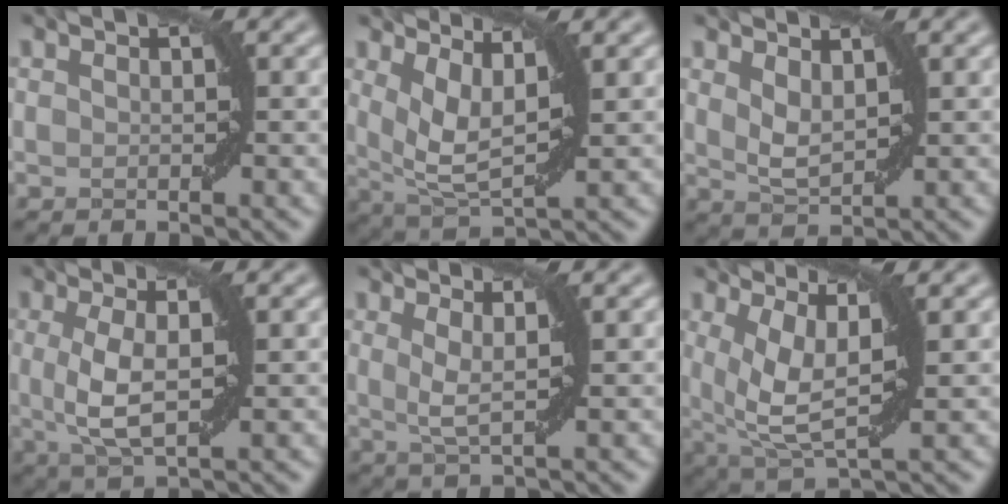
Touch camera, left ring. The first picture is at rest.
{"total": 3.9, "force": [1.8, 1.2, 3.2], "torque": [-0.070, -0.009, 0.039]}
{"total": 2.1, "force": [1.2, 0.8, 1.5], "torque": [-0.035, -0.003, 0.026]}
{"total": 3.8, "force": [0.2, 0.9, 3.7], "torque": [-0.086, -0.002, 0.005]}
{"total": 2.1, "force": [0.8, 0.1, 2.0], "torque": [-0.040, -0.005, 0.014]}
{"total": 5.3, "force": [1.2, 1.6, 4.9], "torque": [-0.103, -0.012, 0.026]}